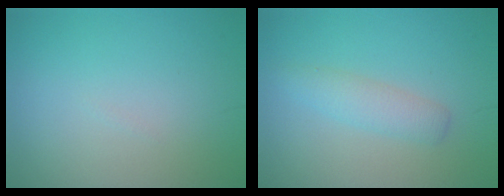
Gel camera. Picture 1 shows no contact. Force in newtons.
{"total": 2.4, "press": 2.4, "slide": 0.0}